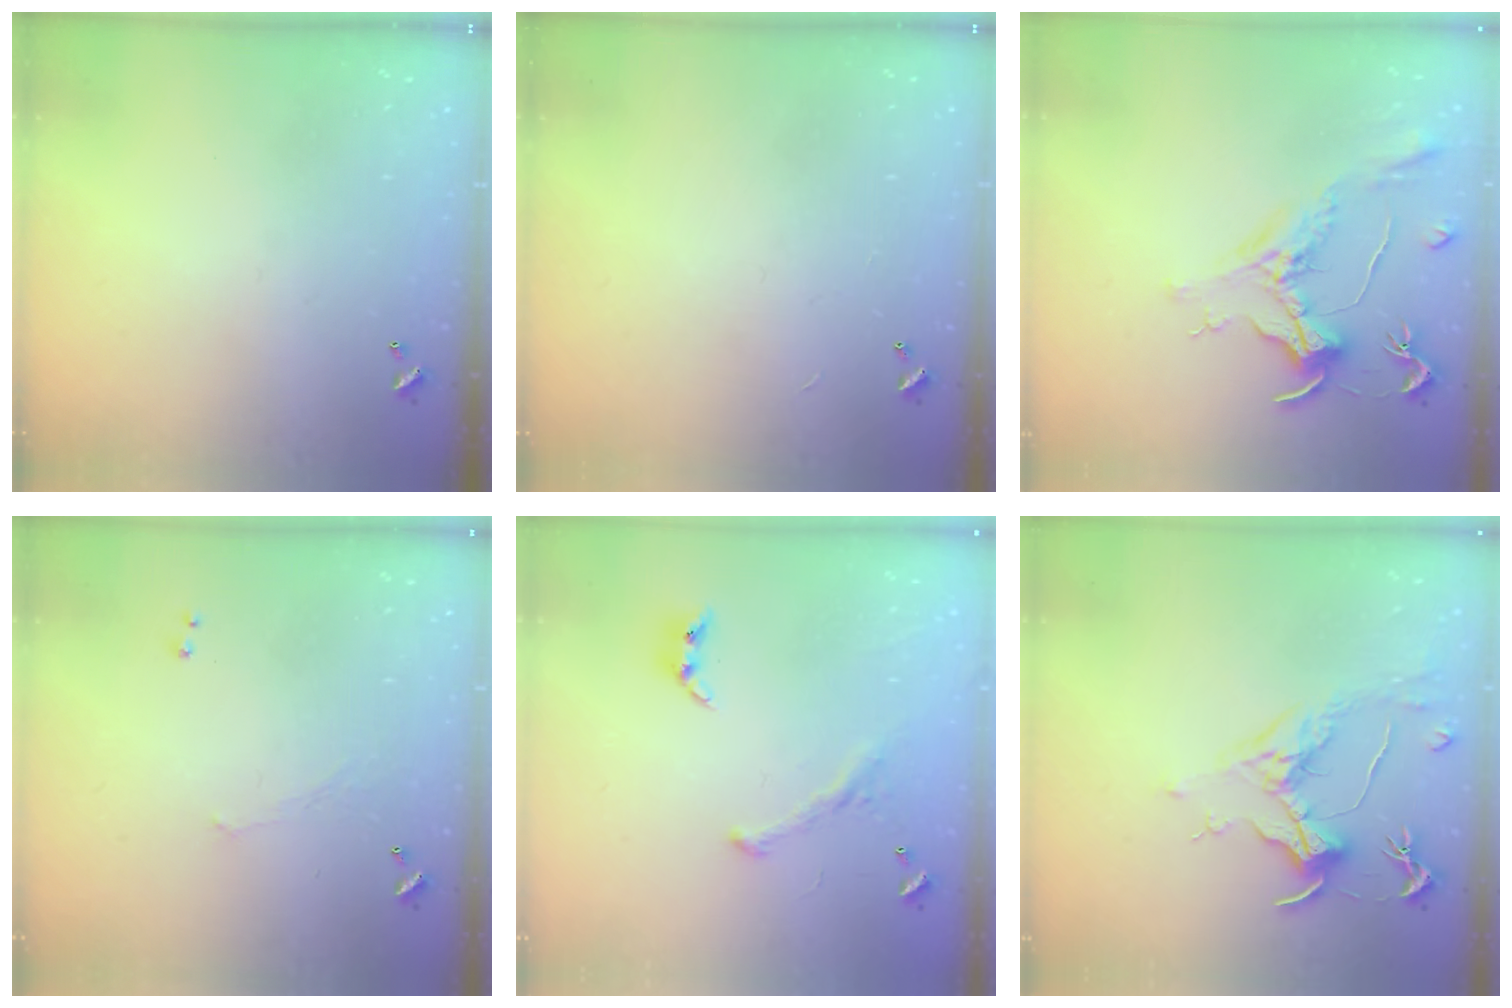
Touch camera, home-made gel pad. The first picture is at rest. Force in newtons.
{"total": 0.9, "press": 0.9, "slide": 0.2}
{"total": 1.6, "press": 1.4, "slide": 0.6}
{"total": 0.7, "press": 0.3, "slide": 0.6}
{"total": 1.3, "press": 0.6, "slide": 1.2}
{"total": 1.8, "press": 1.6, "slide": 0.8}